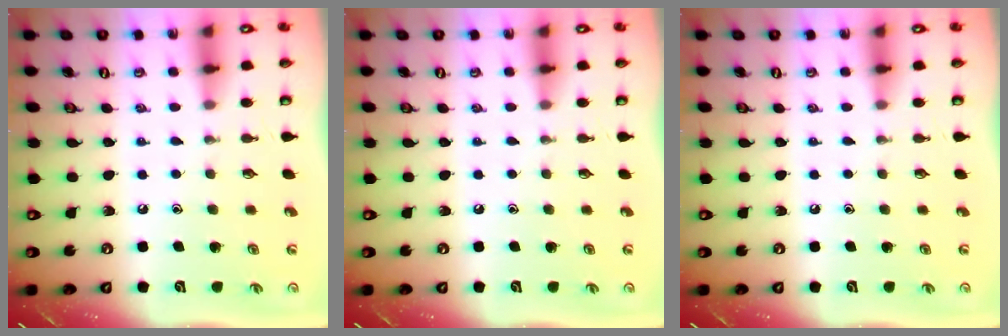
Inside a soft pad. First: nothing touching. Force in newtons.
{"total": 0.0}
{"total": 0.0}